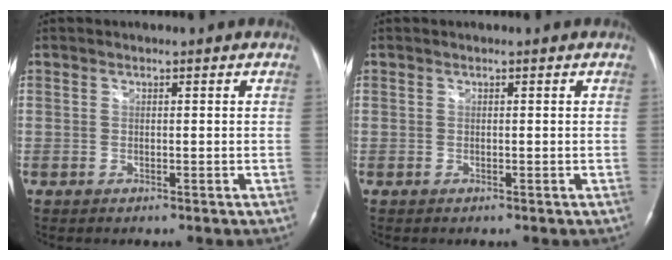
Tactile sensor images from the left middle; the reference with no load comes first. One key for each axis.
{"total": 0.0}